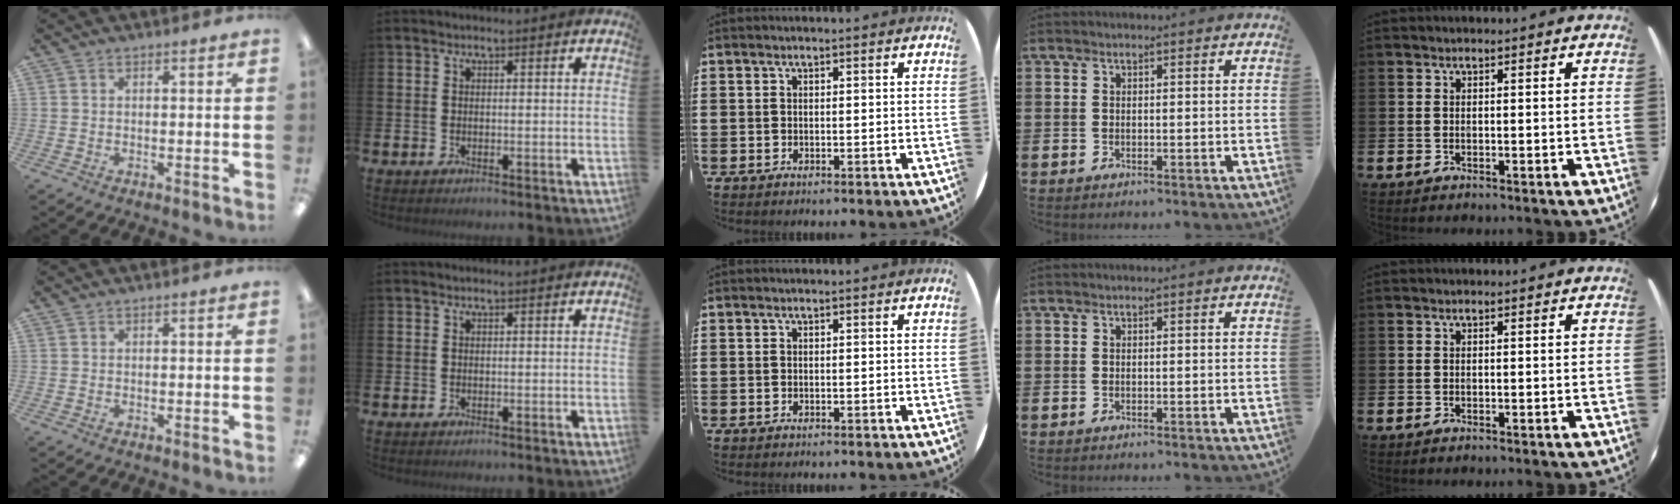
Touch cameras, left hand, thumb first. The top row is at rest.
{}